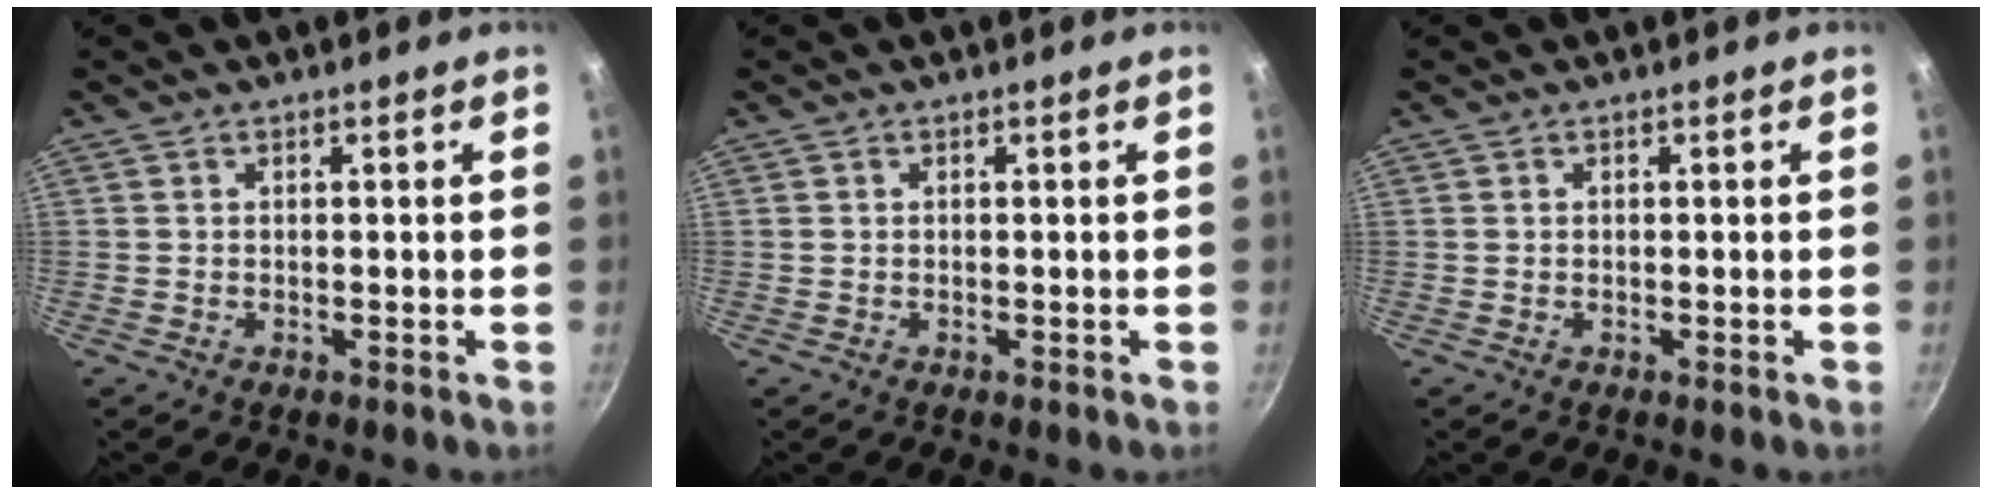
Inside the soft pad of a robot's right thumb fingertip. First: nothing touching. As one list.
[{"total": 0.0}, {"total": 0.0}]